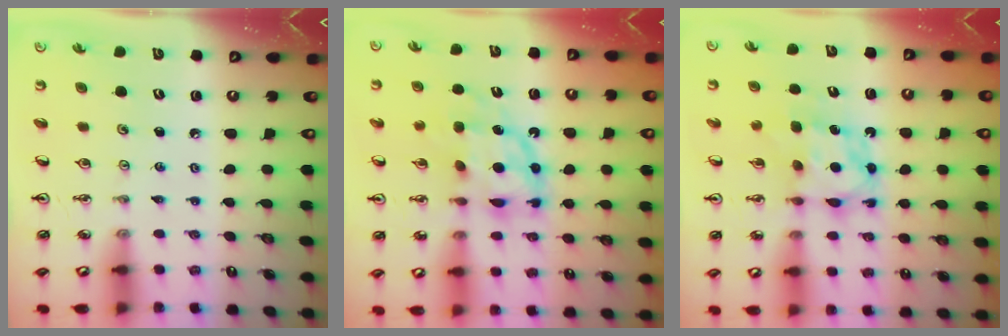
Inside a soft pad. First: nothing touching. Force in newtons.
{"total": 11.3, "press": 11.3, "slide": 1.4}
{"total": 6.3, "press": 6.3, "slide": 0.5}